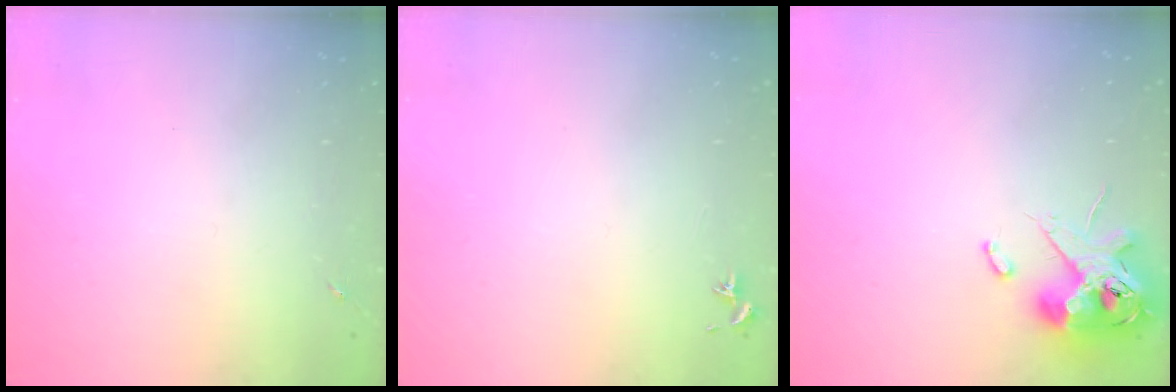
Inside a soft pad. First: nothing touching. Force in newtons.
{"total": 0.8, "press": 0.7, "slide": 0.3}
{"total": 13.2, "press": 13.0, "slide": 2.3}